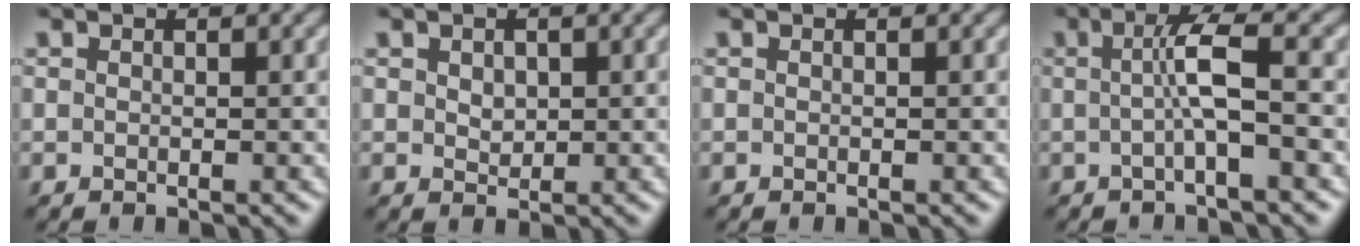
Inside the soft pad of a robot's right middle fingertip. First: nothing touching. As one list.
[{"total": 1.3, "force": [0.3, 0.9, 0.8], "torque": [-0.014, -0.002, 0.010]}, {"total": 0.0}, {"total": 3.7, "force": [-0.2, 0.5, 3.7], "torque": [-0.066, 0.006, -0.007]}]